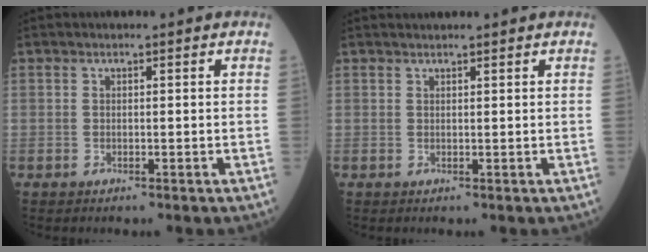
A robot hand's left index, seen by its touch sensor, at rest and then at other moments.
{"total": 2.5, "force": [2.4, 0.0, 0.8], "torque": [-0.005, 0.021, 0.034]}